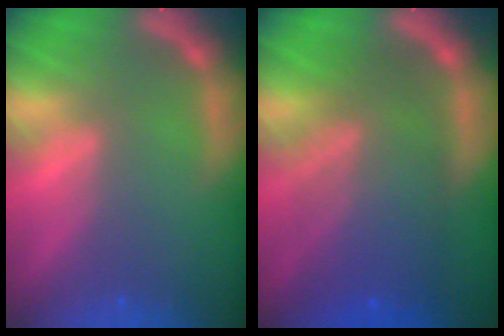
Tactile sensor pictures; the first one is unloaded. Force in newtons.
{"total": 9.1}